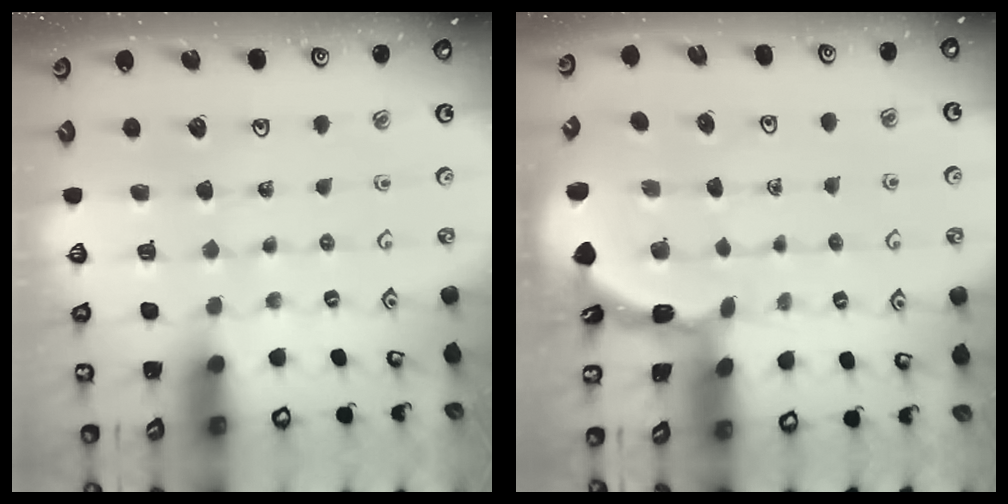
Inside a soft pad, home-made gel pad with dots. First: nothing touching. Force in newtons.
{"total": 1.7, "press": 1.7, "slide": 0.1}